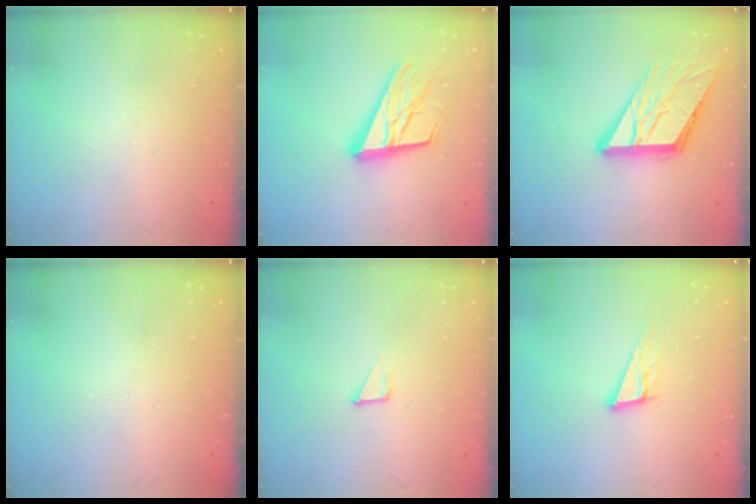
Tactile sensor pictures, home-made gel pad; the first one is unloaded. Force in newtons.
{"total": 18.0, "press": 17.9, "slide": 1.8}
{"total": 16.2, "press": 16.1, "slide": 1.8}
{"total": 0.0}
{"total": 2.8, "press": 2.8, "slide": 0.1}
{"total": 8.6, "press": 8.3, "slide": 2.4}